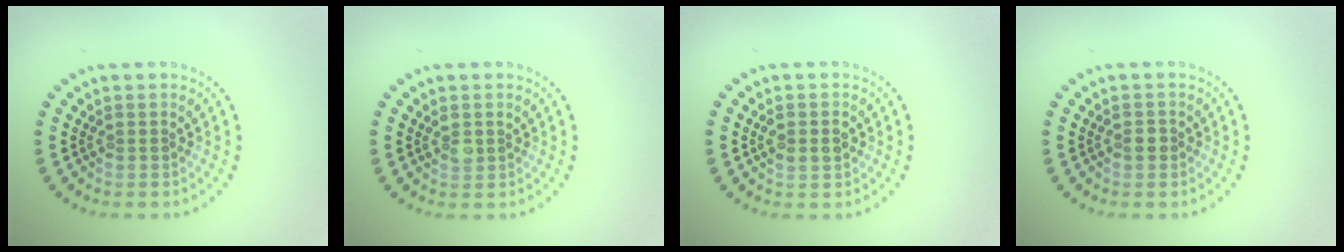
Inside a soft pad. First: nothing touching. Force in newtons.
{"total": 0.9, "press": 0.8, "slide": 0.4}
{"total": 1.6, "press": 1.6, "slide": 0.1}
{"total": 1.1, "press": 1.0, "slide": 0.4}